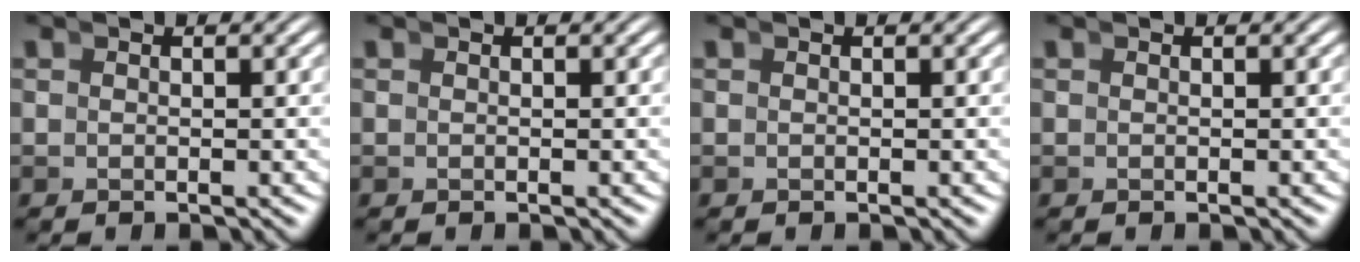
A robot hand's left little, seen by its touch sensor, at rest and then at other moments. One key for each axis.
{"total": 0.0}
{"total": 0.0}
{"total": 0.0}